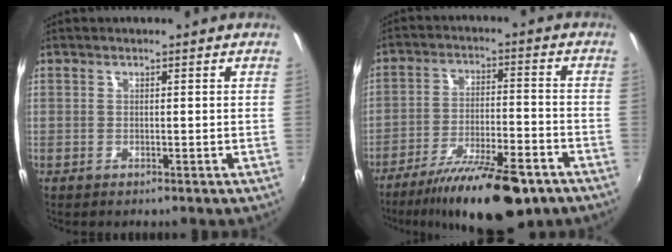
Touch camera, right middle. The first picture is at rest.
{"total": 17.4, "force": [-12.6, 4.6, 11.1], "torque": [-0.197, -0.025, -0.194]}